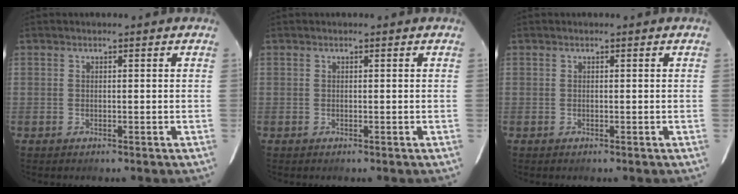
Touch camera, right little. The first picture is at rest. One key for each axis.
{"total": 0.0}
{"total": 0.0}